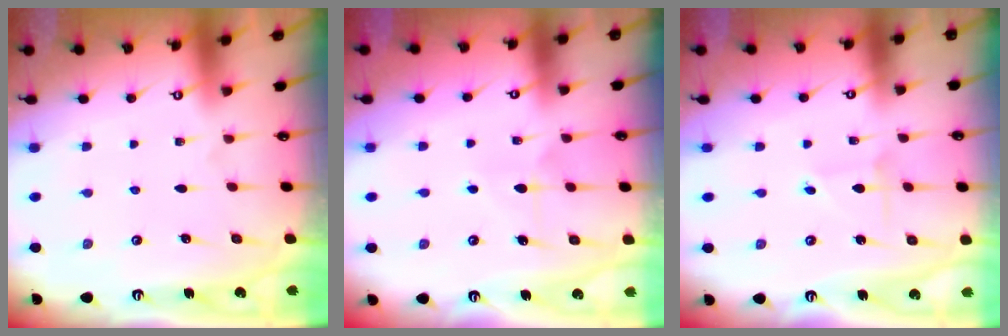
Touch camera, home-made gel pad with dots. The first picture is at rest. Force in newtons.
{"total": 5.5, "press": 5.4, "slide": 0.8}
{"total": 1.3, "press": 1.3, "slide": 0.1}